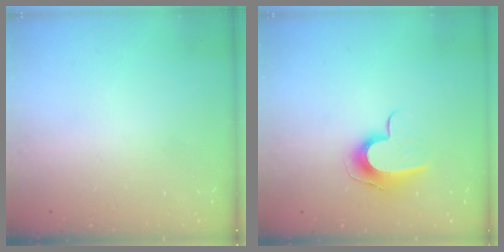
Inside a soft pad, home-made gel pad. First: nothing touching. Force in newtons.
{"total": 9.6, "press": 9.6, "slide": 0.1}